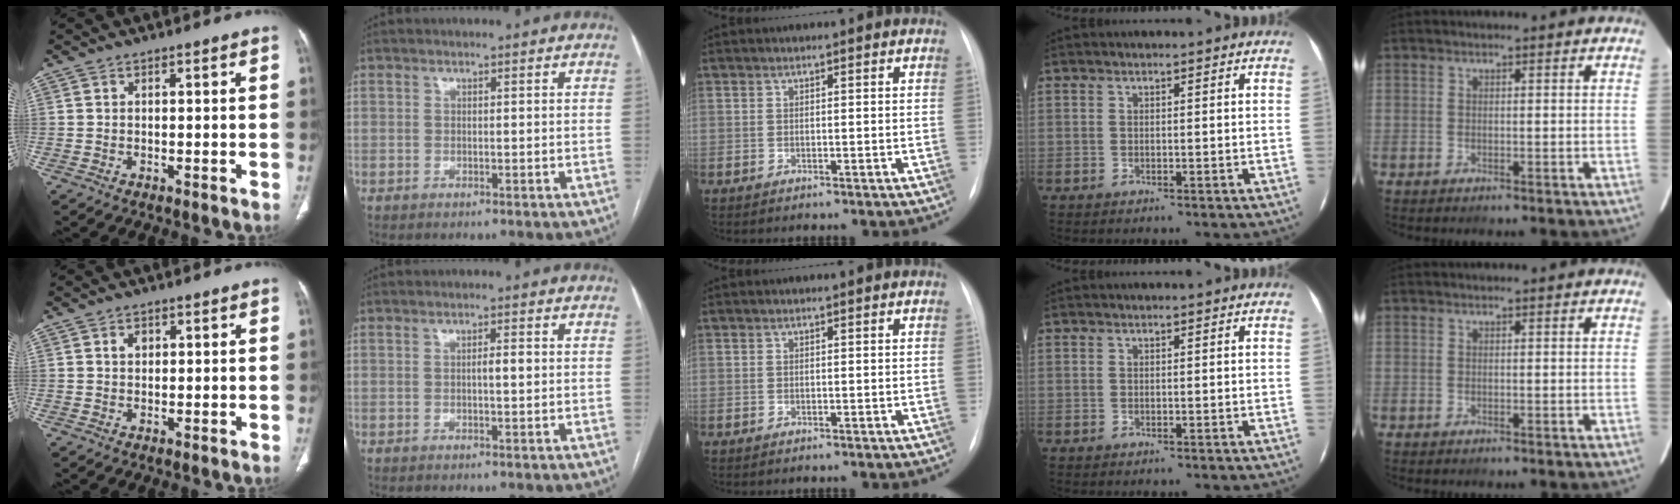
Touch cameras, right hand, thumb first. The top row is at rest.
{"thumb": {"total": 1.7, "force": [0.6, 1.3, 0.9], "torque": [-0.009, 0.000, 0.009]}, "index": {"total": 1.7, "force": [0.0, 0.2, 1.7], "torque": [-0.028, 0.003, 0.000]}}